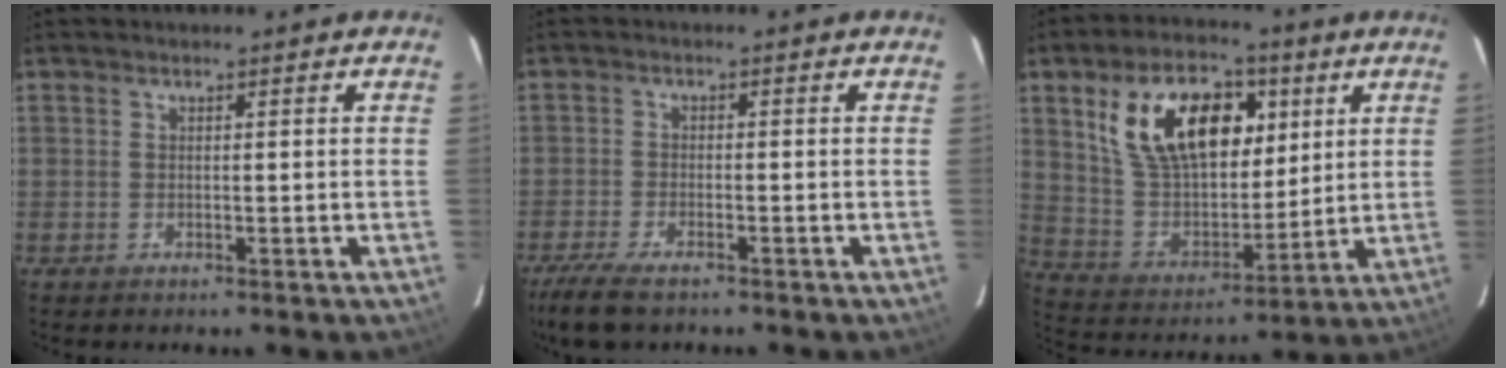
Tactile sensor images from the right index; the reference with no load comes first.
{"total": 7.2, "force": [-5.5, 2.0, 4.1], "torque": [-0.111, -0.022, -0.106]}
{"total": 20.4, "force": [7.6, 11.8, 14.8], "torque": [-0.277, 0.020, 0.148]}